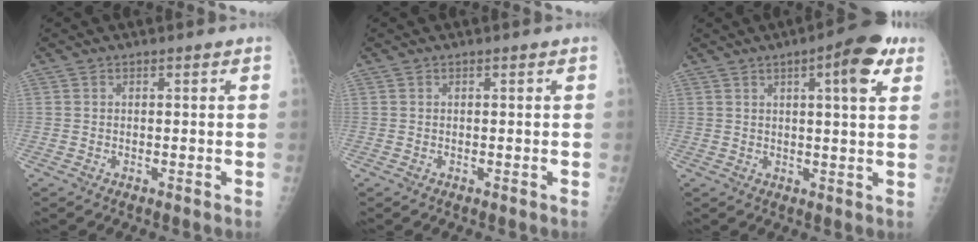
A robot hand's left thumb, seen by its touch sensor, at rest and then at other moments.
{"total": 0.0}
{"total": 9.5, "force": [4.3, 2.2, 8.2], "torque": [-0.100, -0.007, 0.051]}